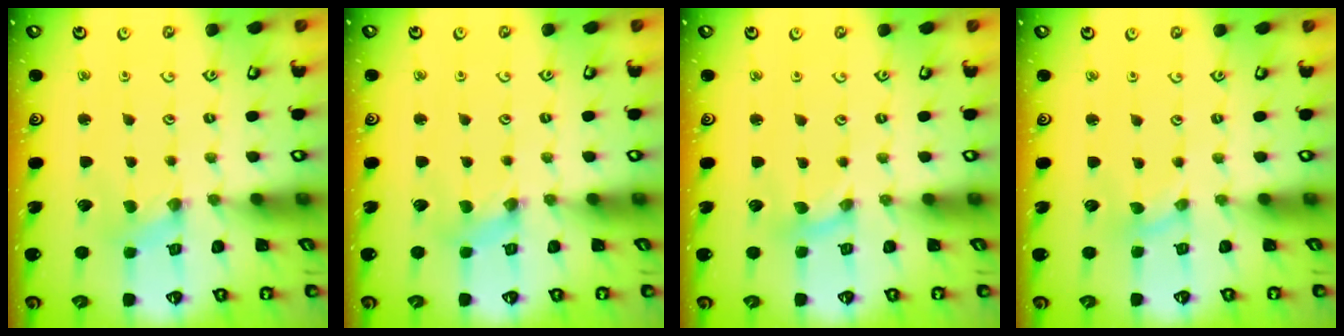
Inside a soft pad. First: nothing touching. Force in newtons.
{"total": 0.8, "press": 0.7, "slide": 0.3}
{"total": 0.0}
{"total": 0.0}